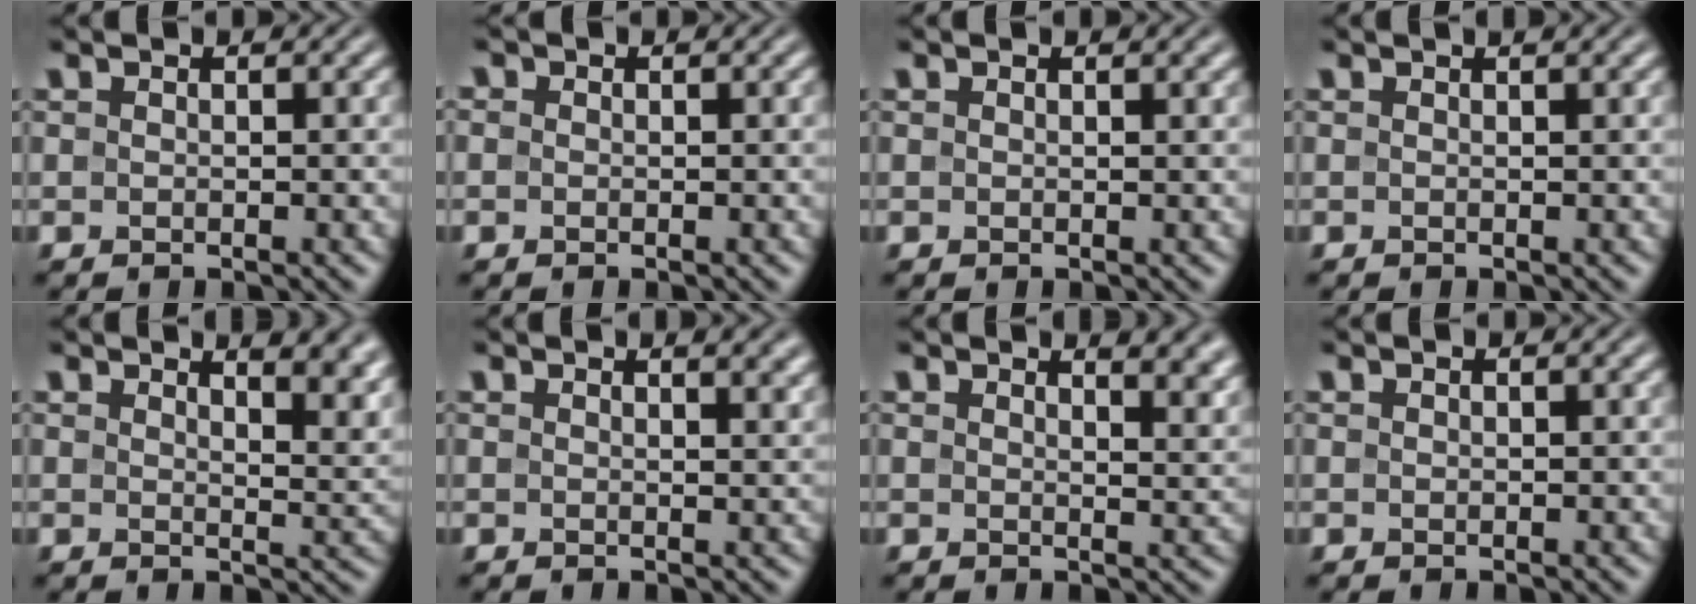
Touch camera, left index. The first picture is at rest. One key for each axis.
{"total": 0.7, "fx": 0.1, "fy": 0.6, "fz": 0.2, "tx": -0.002, "ty": -0.005, "tz": -0.003}
{"total": 0.6, "fx": 0.5, "fy": 0.1, "fz": 0.3, "tx": -0.004, "ty": 0.002, "tz": 0.008}
{"total": 0.7, "fx": 0.4, "fy": 0.1, "fz": 0.5, "tx": -0.006, "ty": 0.004, "tz": 0.005}
{"total": 6.5, "fx": 4.4, "fy": 2.7, "fz": 4.1, "tx": -0.024, "ty": 0.011, "tz": 0.050}
{"total": 2.3, "fx": 1.6, "fy": 0.8, "fz": 1.5, "tx": -0.007, "ty": 0.002, "tz": 0.022}
{"total": 5.0, "fx": 3.5, "fy": 2.1, "fz": 3.0, "tx": -0.016, "ty": 0.012, "tz": 0.039}
{"total": 0.0}